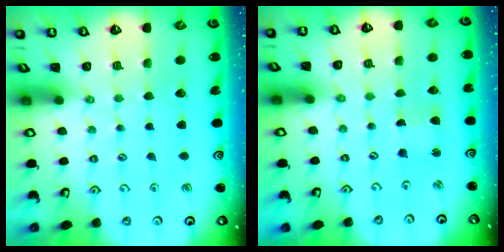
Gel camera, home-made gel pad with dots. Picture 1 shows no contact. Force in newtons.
{"total": 1.3, "press": 1.2, "slide": 0.1}